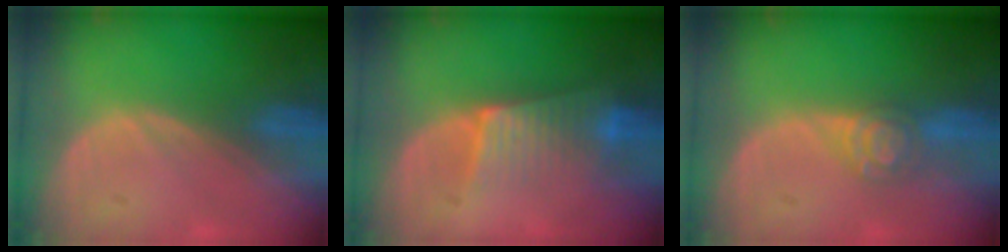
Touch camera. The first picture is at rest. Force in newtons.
{"total": 6.7, "press": 5.9, "slide": 3.1}
{"total": 4.1, "press": 4.0, "slide": 0.9}